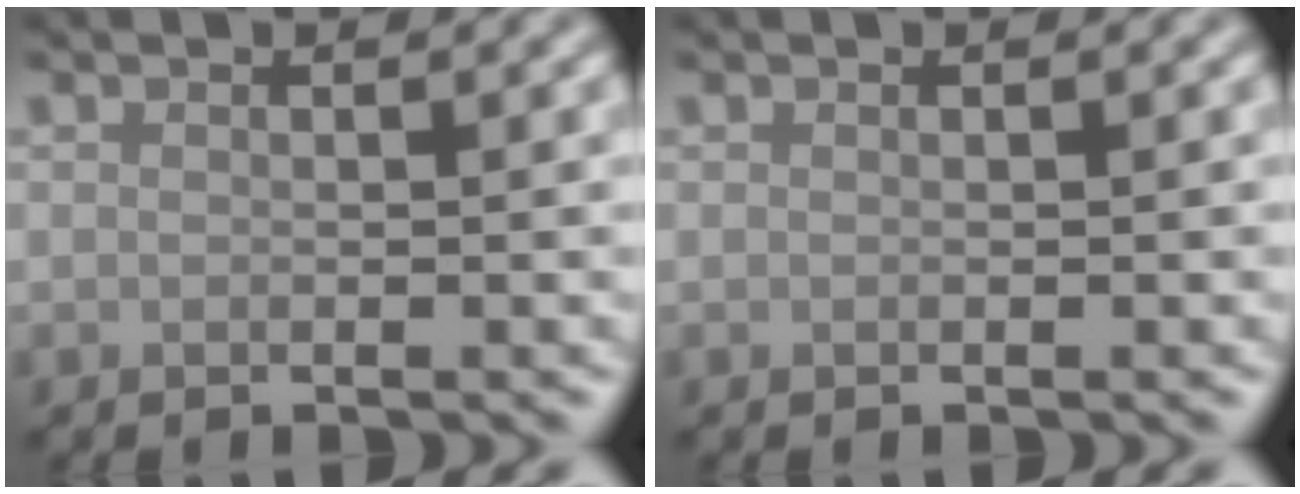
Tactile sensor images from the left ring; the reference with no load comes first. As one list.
[{"total": 0.0}]